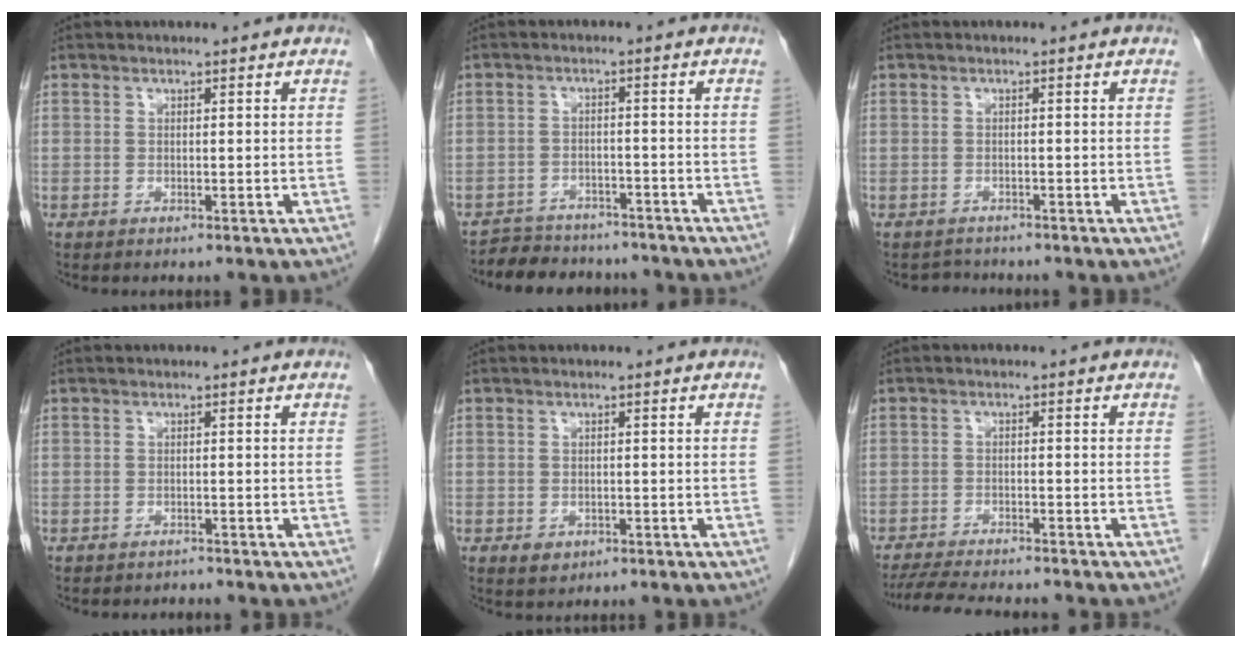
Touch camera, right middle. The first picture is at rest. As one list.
[{"total": 8.5, "force": [-7.7, 3.4, 1.1], "torque": [-0.011, 0.015, -0.103]}, {"total": 1.6, "force": [-1.5, 0.4, -0.5], "torque": [0.007, -0.005, -0.023]}, {"total": 1.2, "force": [-1.1, 0.3, -0.4], "torque": [0.005, -0.003, -0.017]}, {"total": 1.7, "force": [-0.8, 1.3, 0.8], "torque": [-0.012, 0.002, -0.001]}, {"total": 9.7, "force": [-8.8, 1.0, 4.0], "torque": [-0.062, -0.013, -0.135]}]